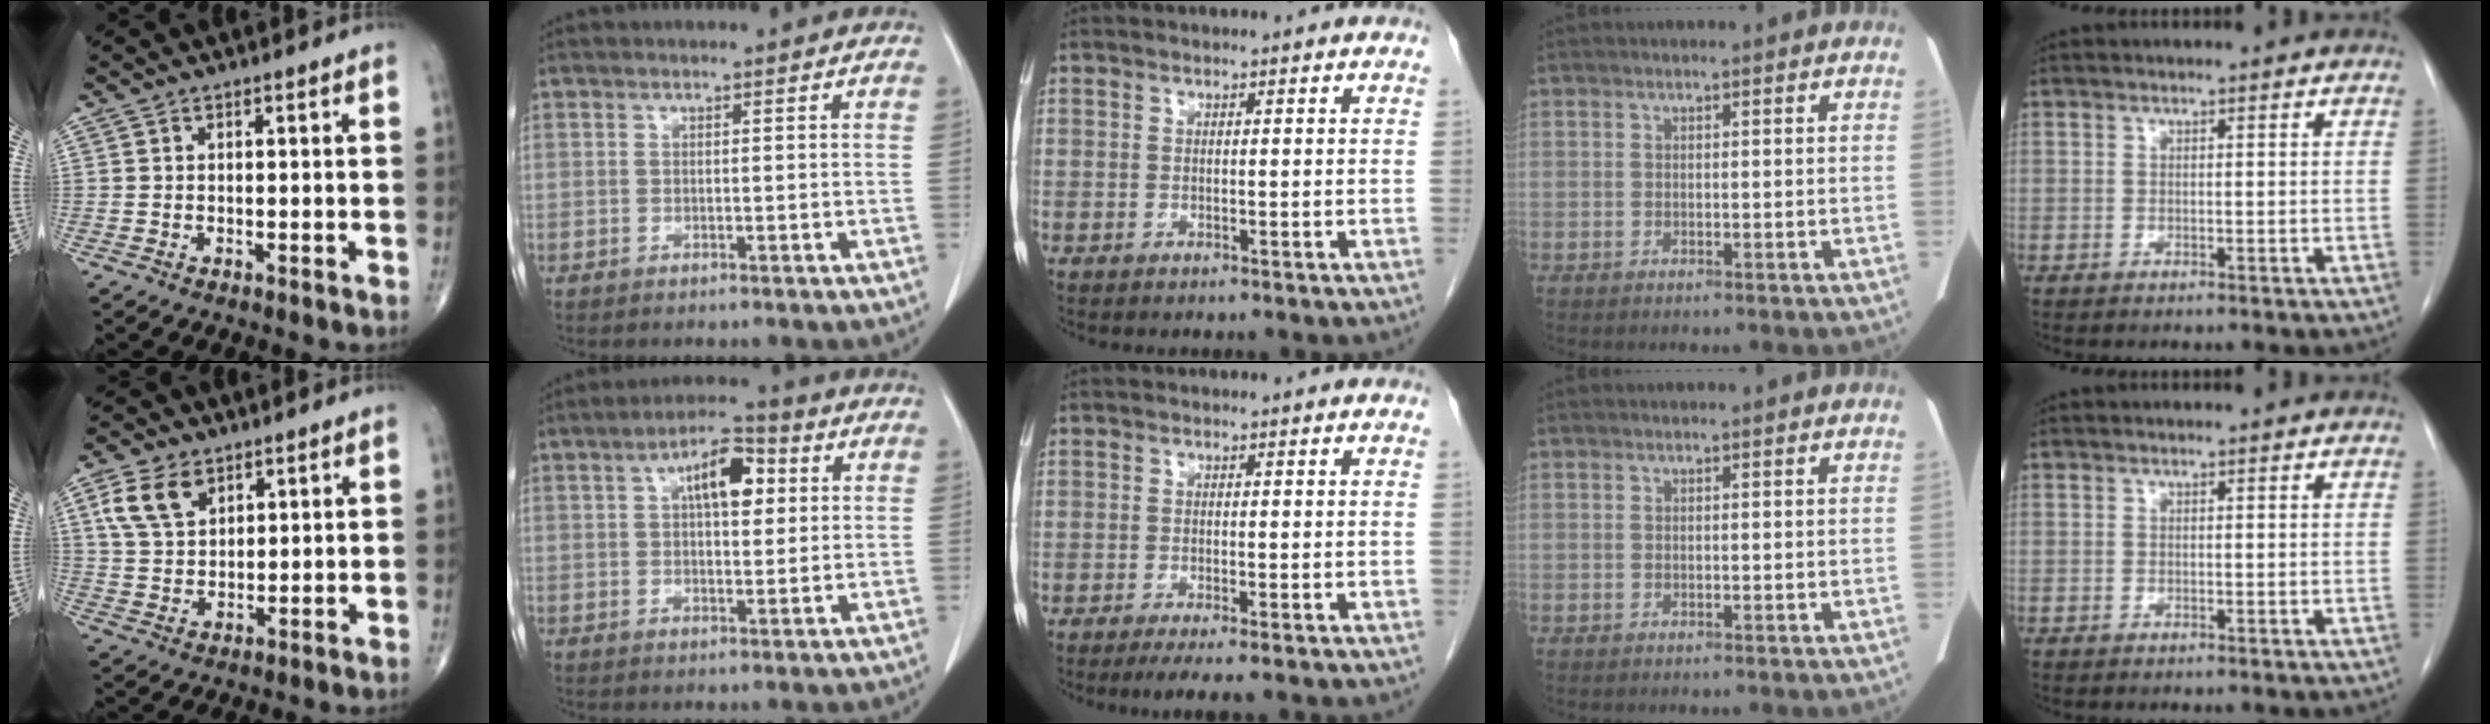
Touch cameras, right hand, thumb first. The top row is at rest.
{"thumb": {"total": 8.3, "force": [4.1, 5.3, 5.0], "torque": [-0.084, -0.009, 0.084]}, "index": {"total": 8.2, "force": [2.5, 3.3, 7.1], "torque": [-0.114, 0.021, 0.036]}, "middle": {"total": 3.3, "force": [-2.3, 0.0, 2.3], "torque": [-0.037, -0.011, -0.037]}}